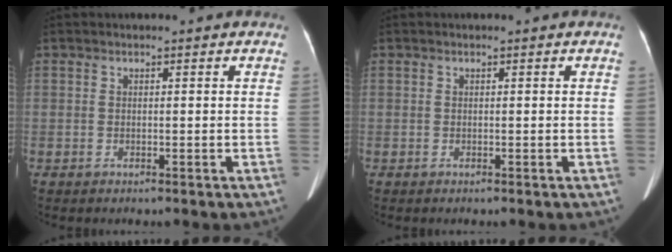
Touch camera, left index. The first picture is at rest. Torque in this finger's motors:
{"motor_torque": [0.00, 0.01, 0.00, 0.00]}